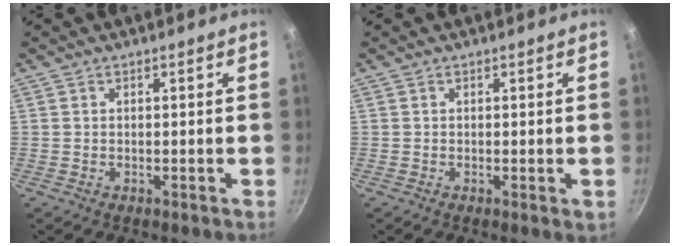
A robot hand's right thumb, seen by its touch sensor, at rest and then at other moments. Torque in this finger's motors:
{"motor_torque": [-0.21, 0.15, -0.17, 0.04, 0.00]}